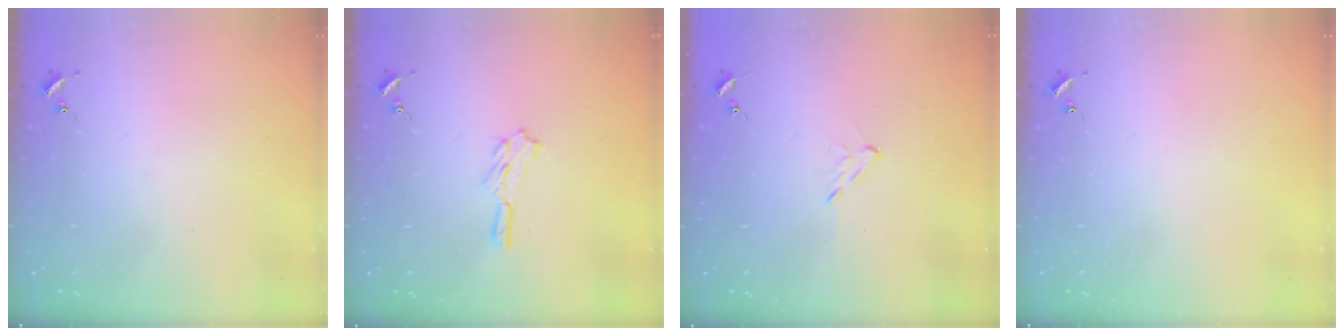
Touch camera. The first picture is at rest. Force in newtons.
{"total": 4.7, "press": 4.6, "slide": 0.5}
{"total": 4.9, "press": 4.9, "slide": 0.6}
{"total": 0.0}